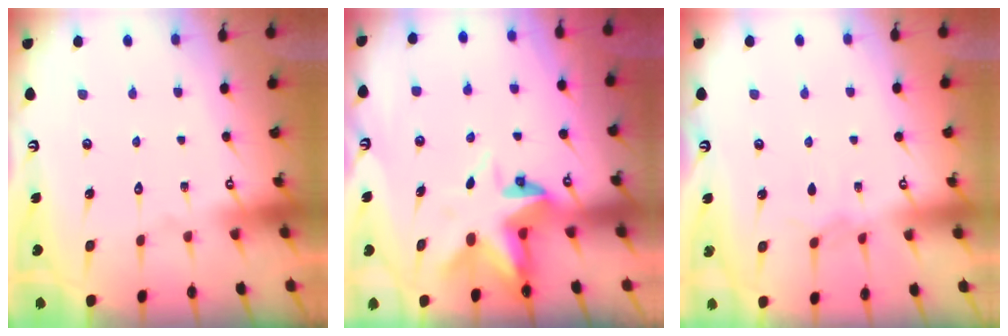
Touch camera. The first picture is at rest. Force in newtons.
{"total": 5.2, "press": 5.2, "slide": 0.5}
{"total": 2.6, "press": 2.6, "slide": 0.4}